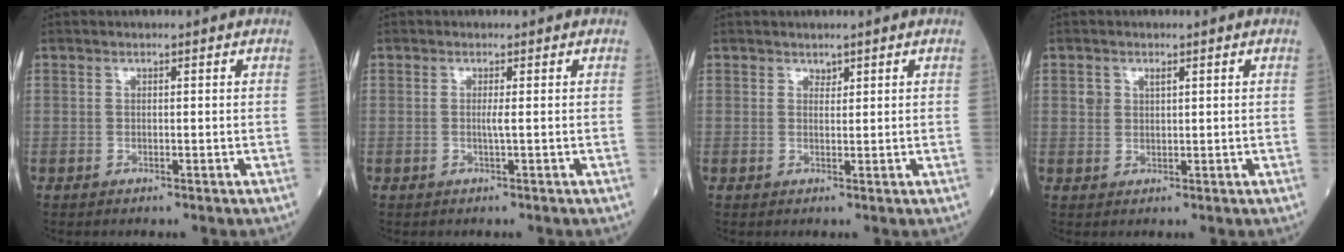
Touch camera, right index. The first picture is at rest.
{"total": 1.0, "force": [0.1, -0.5, 0.8], "torque": [-0.016, -0.002, -0.002]}
{"total": 0.9, "force": [0.9, 0.2, 0.2], "torque": [-0.002, -0.003, 0.013]}
{"total": 1.9, "force": [0.9, 1.3, 1.0], "torque": [-0.022, 0.005, 0.020]}